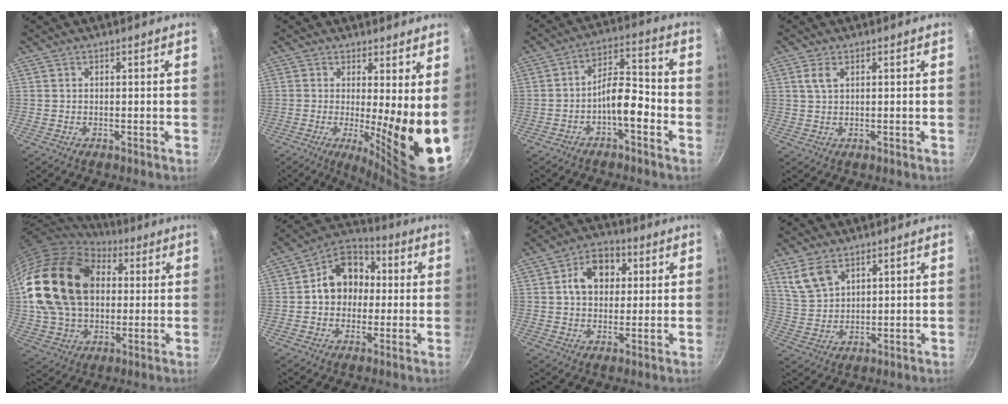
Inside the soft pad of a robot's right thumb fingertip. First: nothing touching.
{"total": 11.8, "force": [0.8, 2.5, 11.5], "torque": [-0.157, -0.040, 0.015]}
{"total": 7.8, "force": [-3.6, 3.1, 6.2], "torque": [-0.088, 0.052, -0.062]}
{"total": 2.4, "force": [1.1, 1.1, 1.9], "torque": [-0.038, -0.001, 0.022]}
{"total": 24.8, "force": [4.3, 17.7, 16.7], "torque": [-0.297, 0.020, 0.083]}
{"total": 12.1, "force": [0.8, 9.9, 6.9], "torque": [-0.060, 0.025, -0.006]}
{"total": 9.2, "force": [2.1, 7.0, 5.7], "torque": [-0.060, 0.010, 0.023]}
{"total": 6.6, "force": [4.2, 3.7, 3.5], "torque": [-0.060, -0.016, 0.094]}